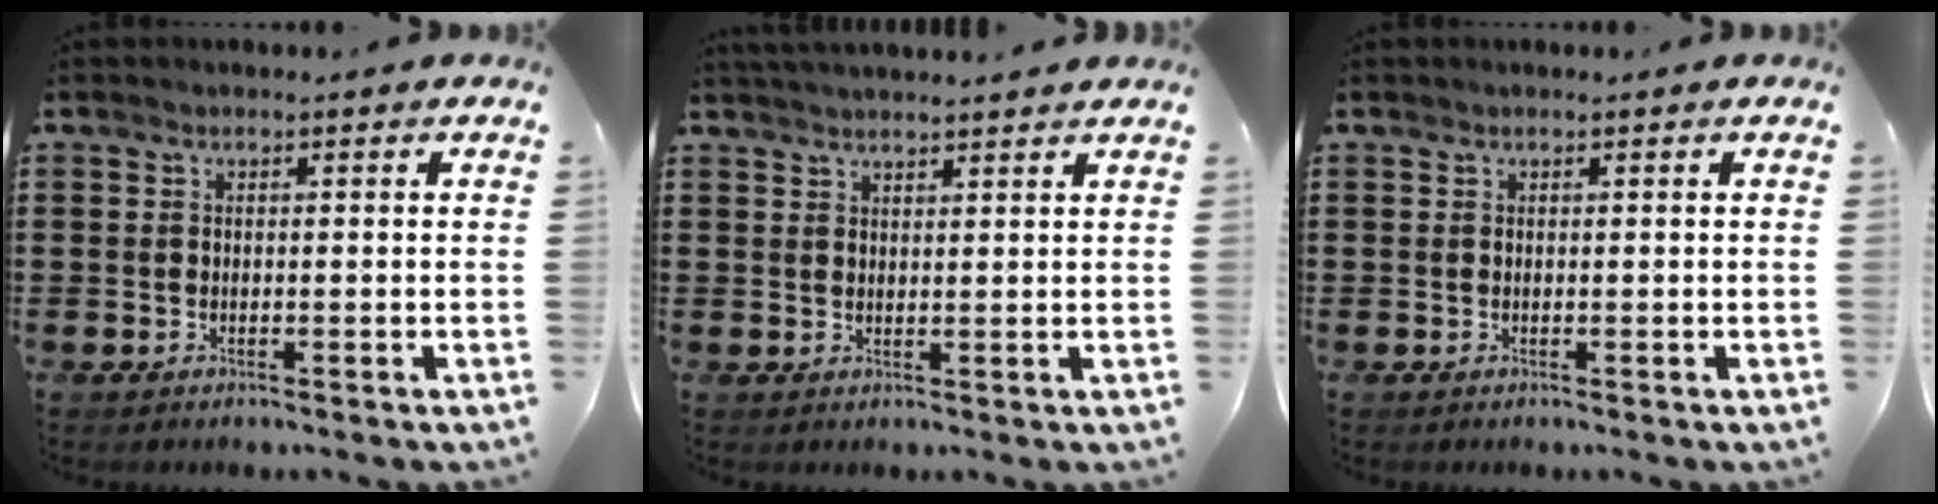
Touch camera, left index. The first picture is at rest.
{"total": 2.1, "force": [2.1, -0.1, 0.3], "torque": [-0.010, -0.002, 0.040]}
{"total": 0.0}